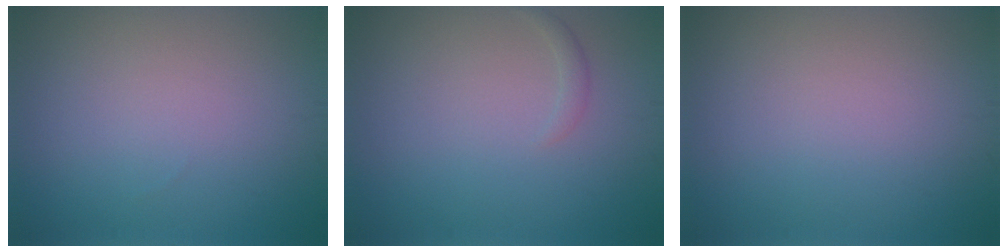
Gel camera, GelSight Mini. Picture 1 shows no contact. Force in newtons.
{"total": 0.7, "press": 0.7, "slide": 0.0}
{"total": 0.0}